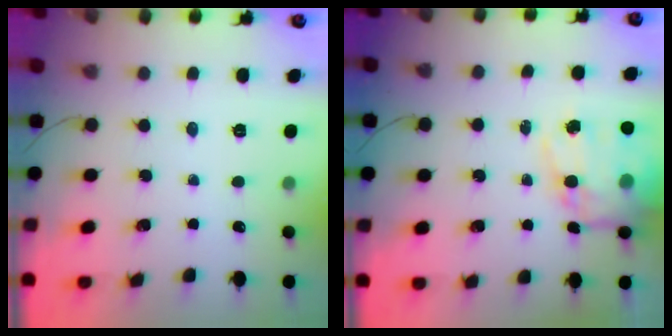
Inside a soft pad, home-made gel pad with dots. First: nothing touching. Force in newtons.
{"total": 17.1, "press": 16.7, "slide": 3.6}